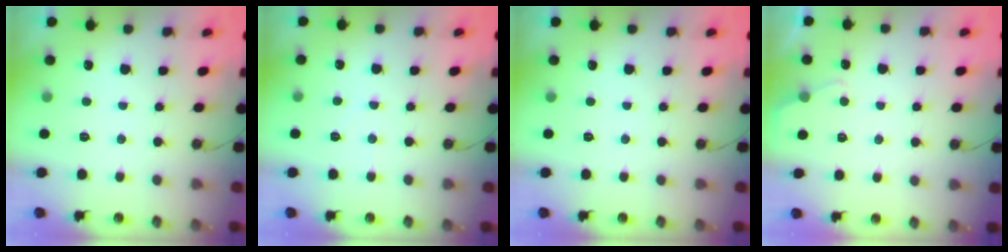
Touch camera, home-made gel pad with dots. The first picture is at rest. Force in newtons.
{"total": 3.9, "press": 3.9, "slide": 0.6}
{"total": 0.0}
{"total": 3.2, "press": 3.2, "slide": 0.5}